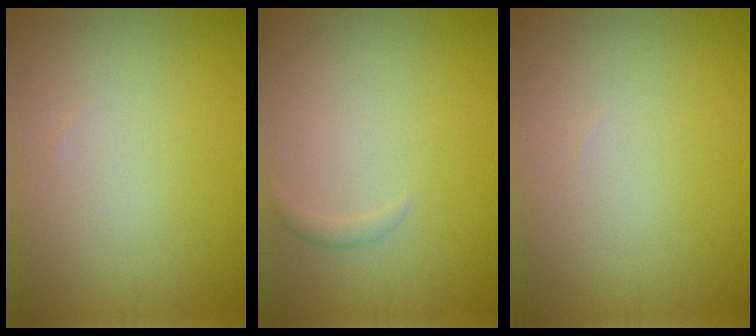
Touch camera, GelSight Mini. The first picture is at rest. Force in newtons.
{"total": 0.7, "press": 0.7, "slide": 0.0}
{"total": 0.0}